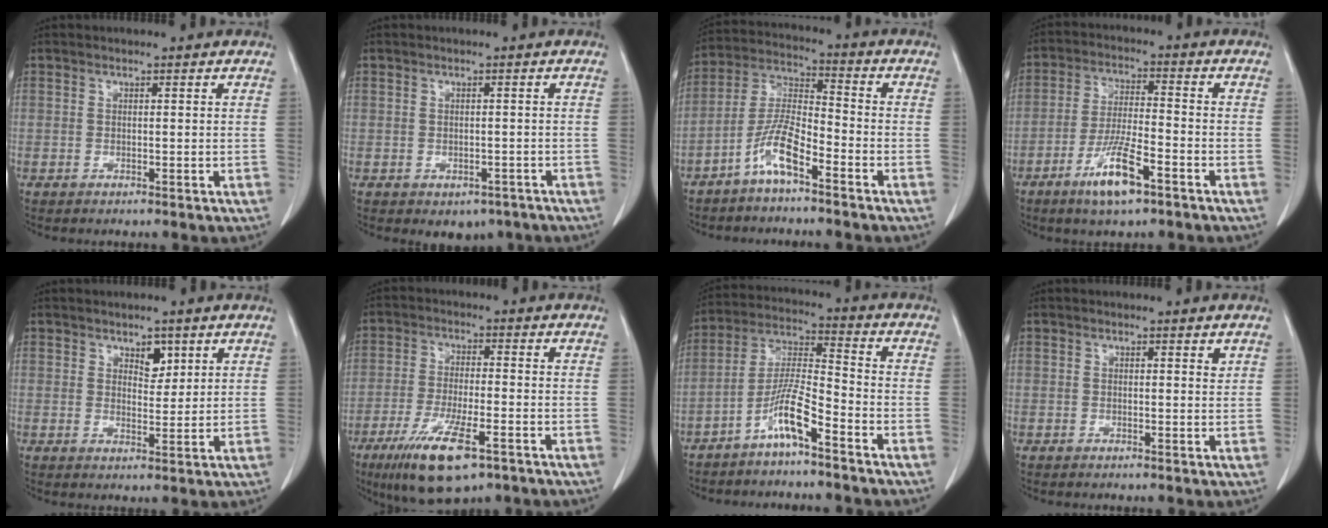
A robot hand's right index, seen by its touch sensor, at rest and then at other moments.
{"total": 3.7, "force": [-2.5, 2.5, 1.1], "torque": [0.000, 0.005, -0.026]}
{"total": 7.9, "force": [-4.8, 1.7, 6.1], "torque": [-0.137, 0.008, -0.098]}
{"total": 8.8, "force": [-5.1, 1.3, 7.1], "torque": [-0.141, -0.012, -0.090]}
{"total": 3.0, "force": [1.8, 1.7, 1.8], "torque": [-0.023, -0.003, 0.031]}
{"total": 11.6, "force": [-6.5, 2.6, 9.2], "torque": [-0.172, -0.026, -0.105]}
{"total": 7.7, "force": [-4.9, 0.4, 5.9], "torque": [-0.128, 0.002, -0.096]}
{"total": 0.7, "force": [0.5, 0.2, 0.4], "torque": [-0.006, -0.003, 0.004]}